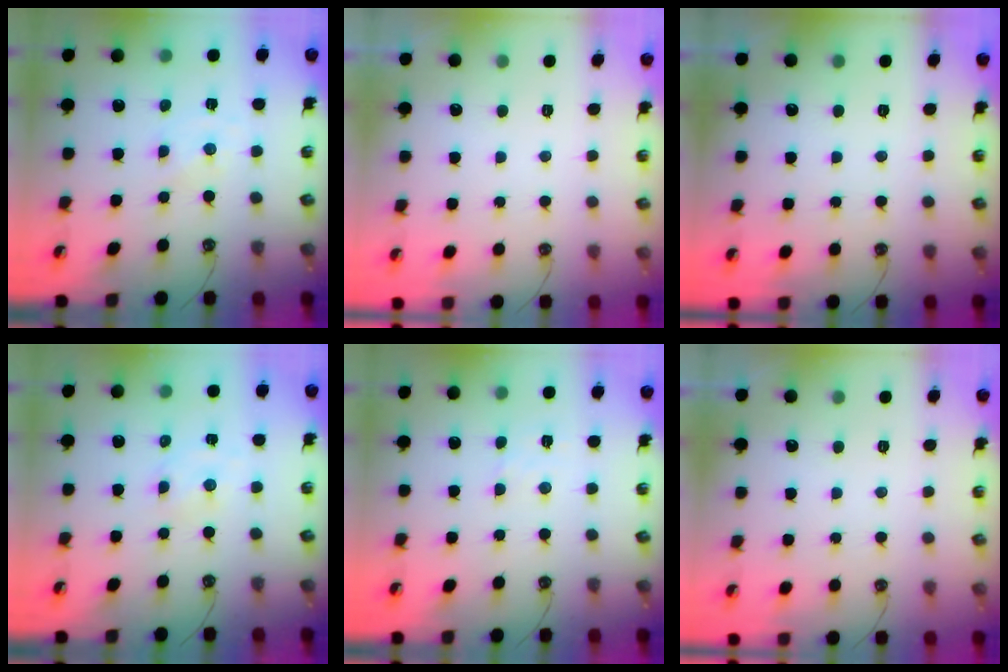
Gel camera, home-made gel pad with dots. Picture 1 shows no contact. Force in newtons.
{"total": 0.0}
{"total": 0.0}
{"total": 1.5, "press": 1.5, "slide": 0.3}
{"total": 2.5, "press": 2.5, "slide": 0.4}
{"total": 0.0}